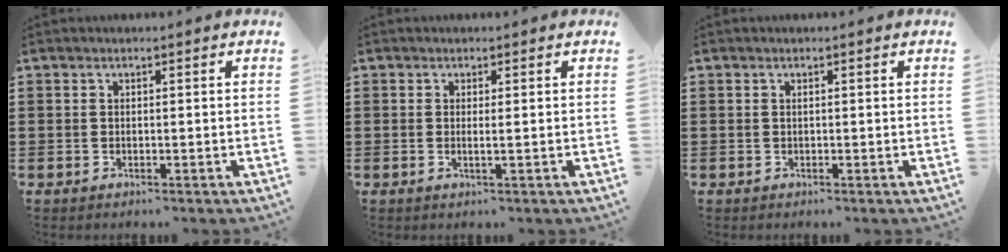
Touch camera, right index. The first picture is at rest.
{"total": 1.0, "force": [0.0, -0.1, 1.0], "torque": [-0.018, -0.004, 0.000]}
{"total": 0.0}